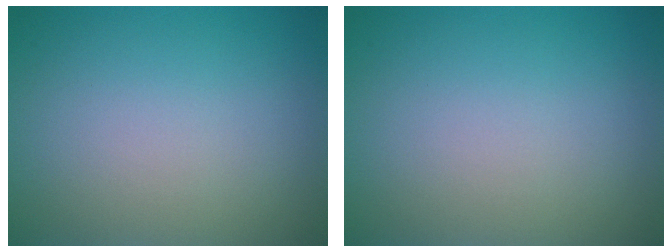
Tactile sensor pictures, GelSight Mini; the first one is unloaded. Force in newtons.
{"total": 0.0}